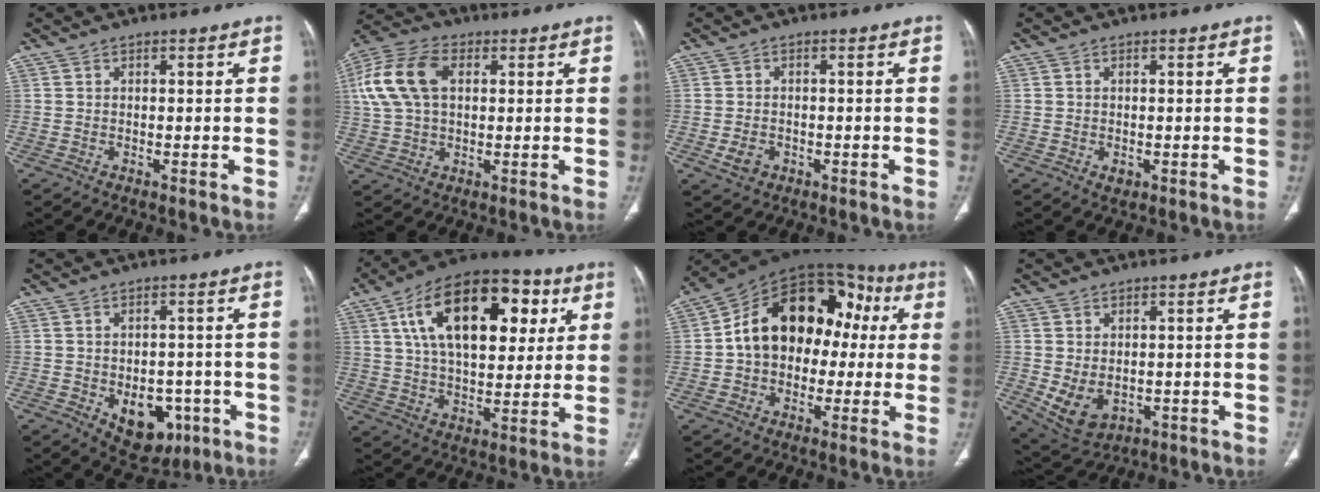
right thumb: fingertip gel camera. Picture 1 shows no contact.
{"total": 13.5, "force": [3.1, 8.5, 10.0], "torque": [-0.209, 0.022, 0.055]}
{"total": 3.3, "force": [-1.1, 2.5, 1.8], "torque": [-0.031, 0.003, -0.013]}
{"total": 1.4, "force": [-0.4, 1.0, 0.9], "torque": [-0.011, -0.001, -0.001]}
{"total": 10.6, "force": [-3.6, 7.1, 6.9], "torque": [-0.059, 0.017, -0.033]}
{"total": 24.6, "force": [8.2, 13.2, 19.1], "torque": [-0.286, 0.004, 0.127]}
{"total": 21.2, "force": [1.7, 14.8, 15.1], "torque": [-0.198, 0.059, 0.020]}
{"total": 7.3, "force": [-0.9, 5.1, 5.1], "torque": [-0.086, -0.007, 0.008]}